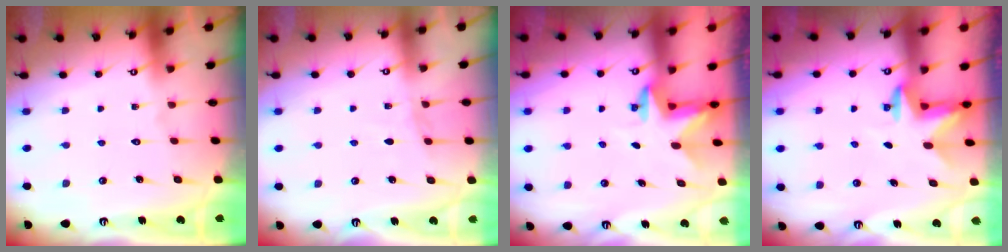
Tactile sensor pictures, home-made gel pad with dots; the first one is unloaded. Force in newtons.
{"total": 3.4, "press": 3.4, "slide": 0.5}
{"total": 2.4, "press": 2.3, "slide": 0.4}
{"total": 2.8, "press": 2.7, "slide": 0.7}